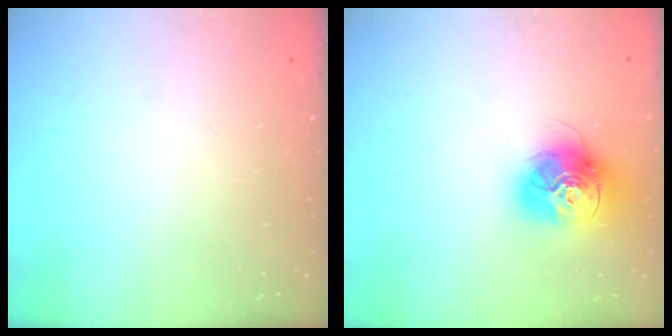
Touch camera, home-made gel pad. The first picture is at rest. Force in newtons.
{"total": 15.7, "press": 15.6, "slide": 1.6}